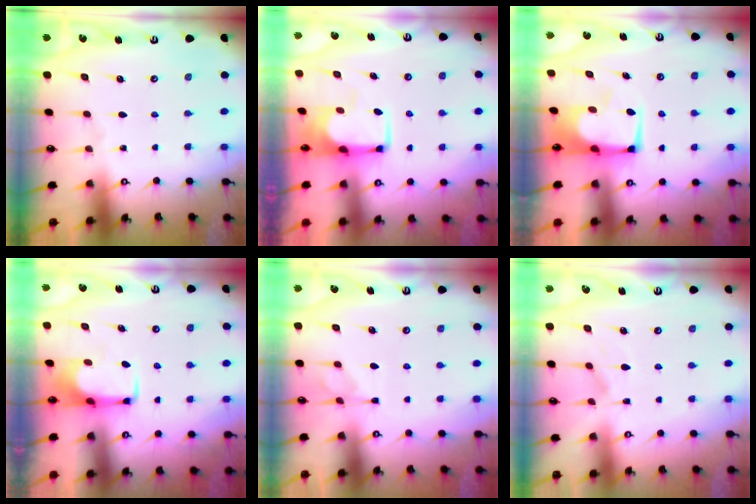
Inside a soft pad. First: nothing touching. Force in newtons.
{"total": 4.0, "press": 3.9, "slide": 0.4}
{"total": 2.6, "press": 2.5, "slide": 0.6}
{"total": 1.6, "press": 1.6, "slide": 0.2}
{"total": 1.4, "press": 0.9, "slide": 1.0}
{"total": 1.9, "press": 1.4, "slide": 1.2}